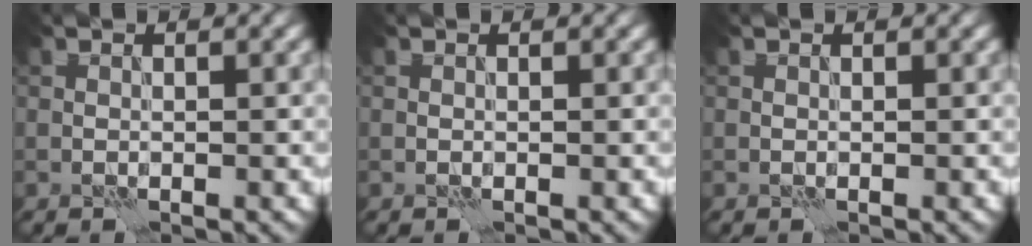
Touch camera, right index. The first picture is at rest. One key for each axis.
{"total": 0.0}
{"total": 0.0}